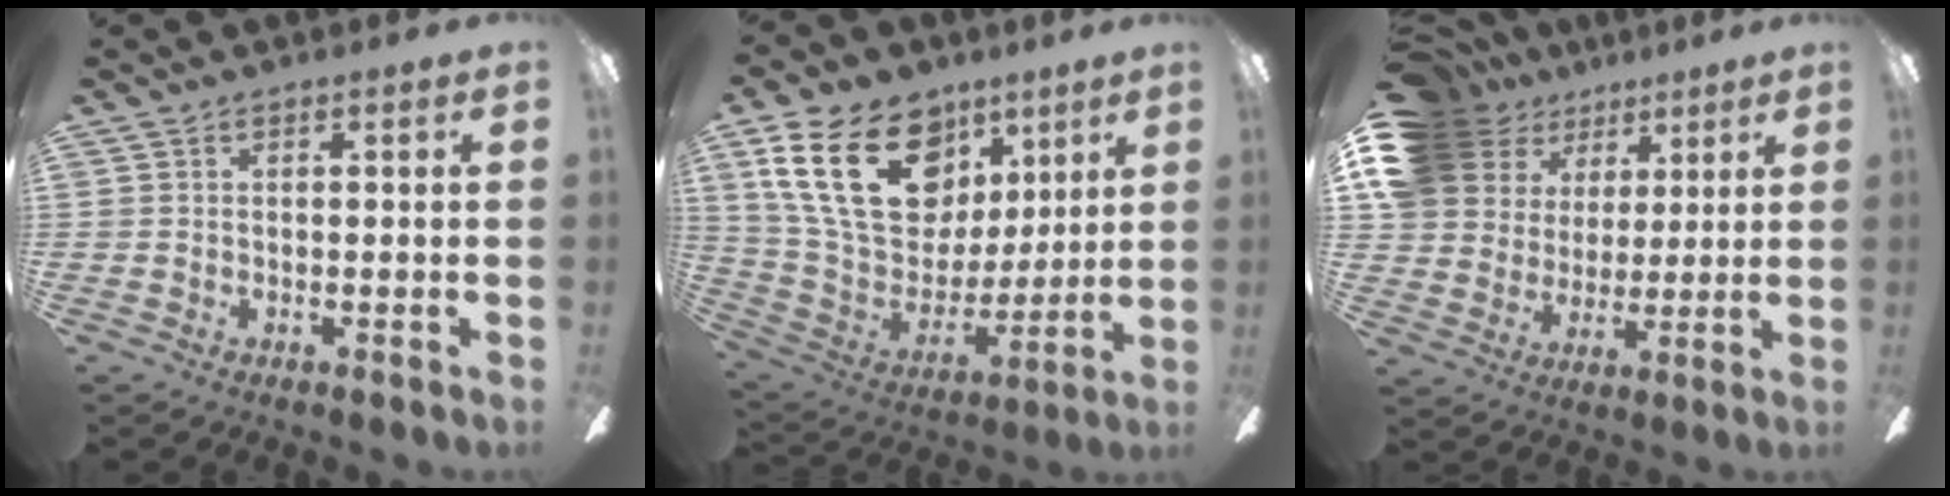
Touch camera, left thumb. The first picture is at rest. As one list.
[{"total": 25.4, "force": [11.3, 16.8, 15.2], "torque": [-0.295, -0.038, 0.204]}, {"total": 18.2, "force": [10.0, 13.4, 7.3], "torque": [-0.162, -0.038, 0.199]}]